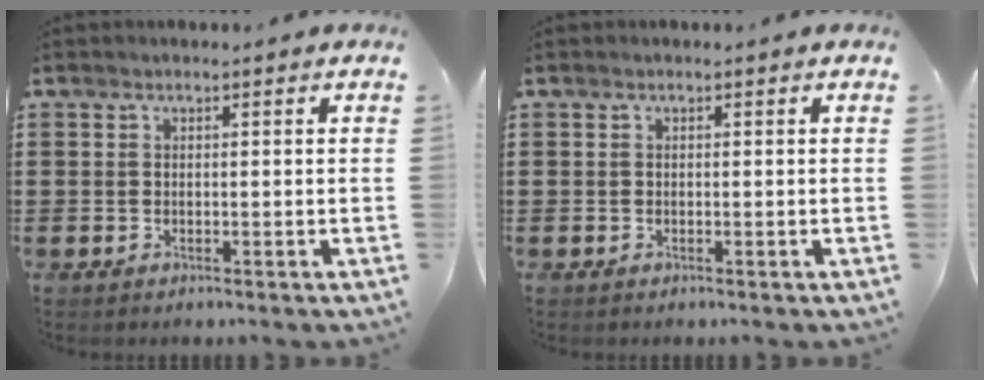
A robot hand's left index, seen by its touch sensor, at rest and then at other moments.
{"total": 0.0}